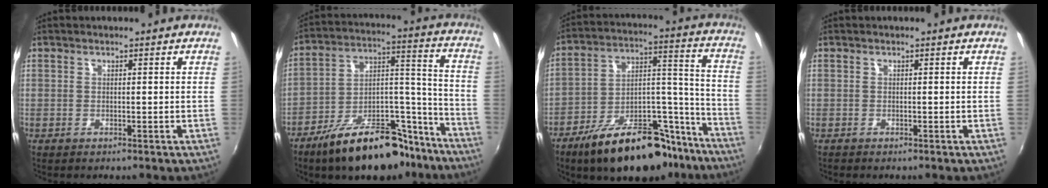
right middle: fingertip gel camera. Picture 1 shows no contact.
{"total": 21.6, "force": [-15.6, 9.1, 12.0], "torque": [-0.184, 0.040, -0.225]}
{"total": 23.2, "force": [-16.3, 10.1, 13.1], "torque": [-0.199, 0.042, -0.231]}
{"total": 0.0}